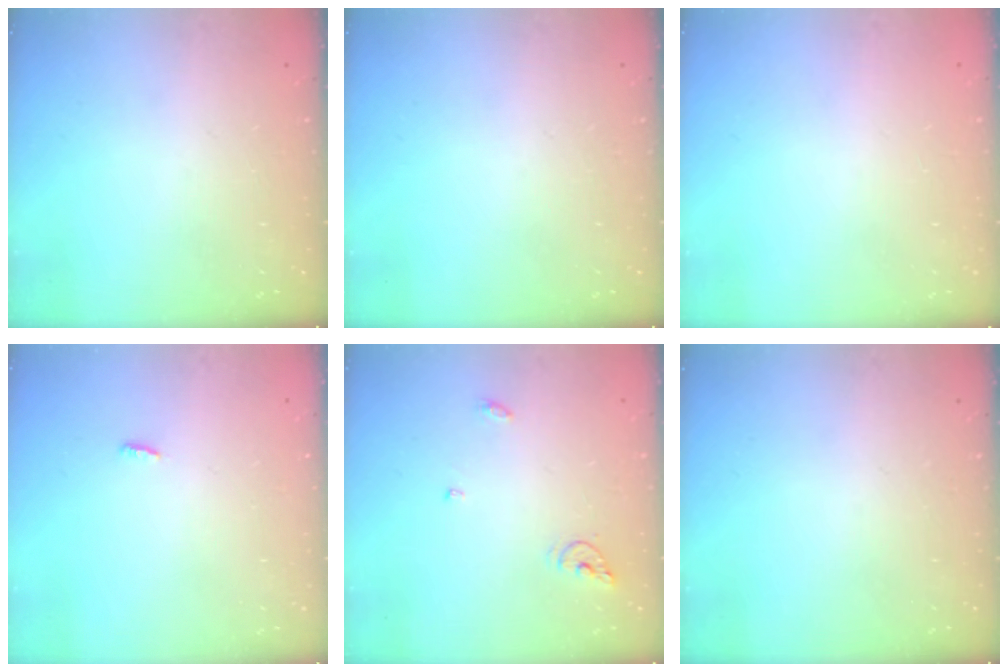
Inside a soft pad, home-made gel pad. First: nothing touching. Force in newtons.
{"total": 0.0}
{"total": 0.8, "press": 0.8, "slide": 0.1}
{"total": 2.8, "press": 2.7, "slide": 0.8}
{"total": 5.8, "press": 5.8, "slide": 0.4}
{"total": 0.0}